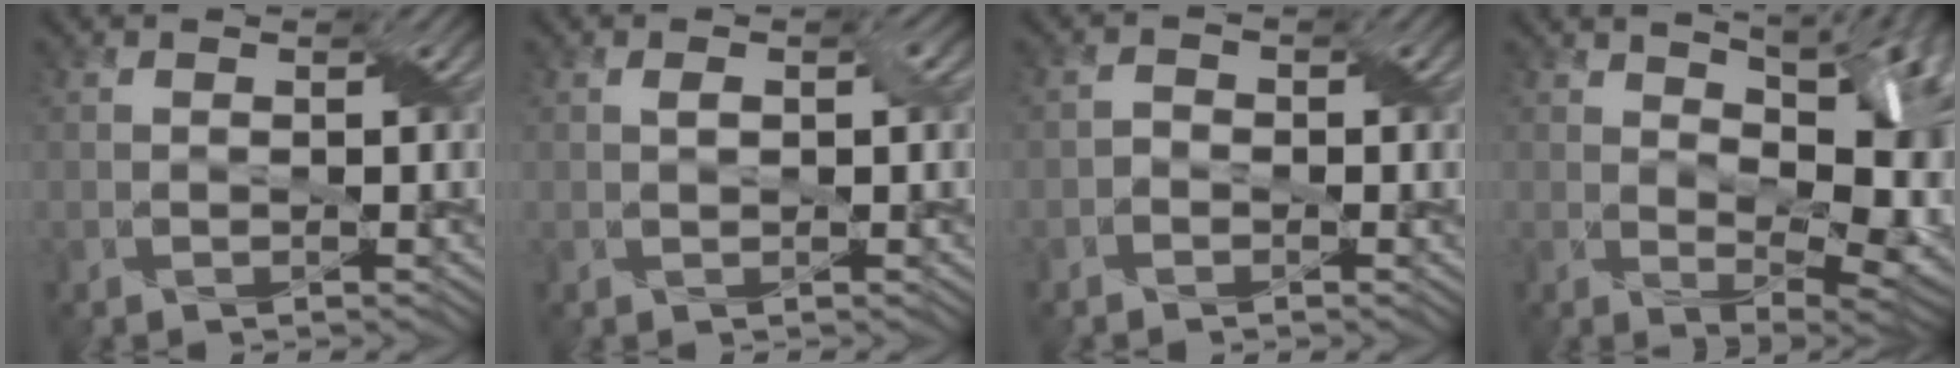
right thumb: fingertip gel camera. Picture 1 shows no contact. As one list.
[{"total": 1.4, "force": [0.3, 0.6, 1.2], "torque": [-0.025, 0.003, 0.006]}, {"total": 1.0, "force": [-0.7, 0.7, 0.3], "torque": [-0.009, 0.005, -0.016]}, {"total": 16.7, "force": [4.7, 8.1, 13.9], "torque": [-0.191, 0.026, 0.101]}]